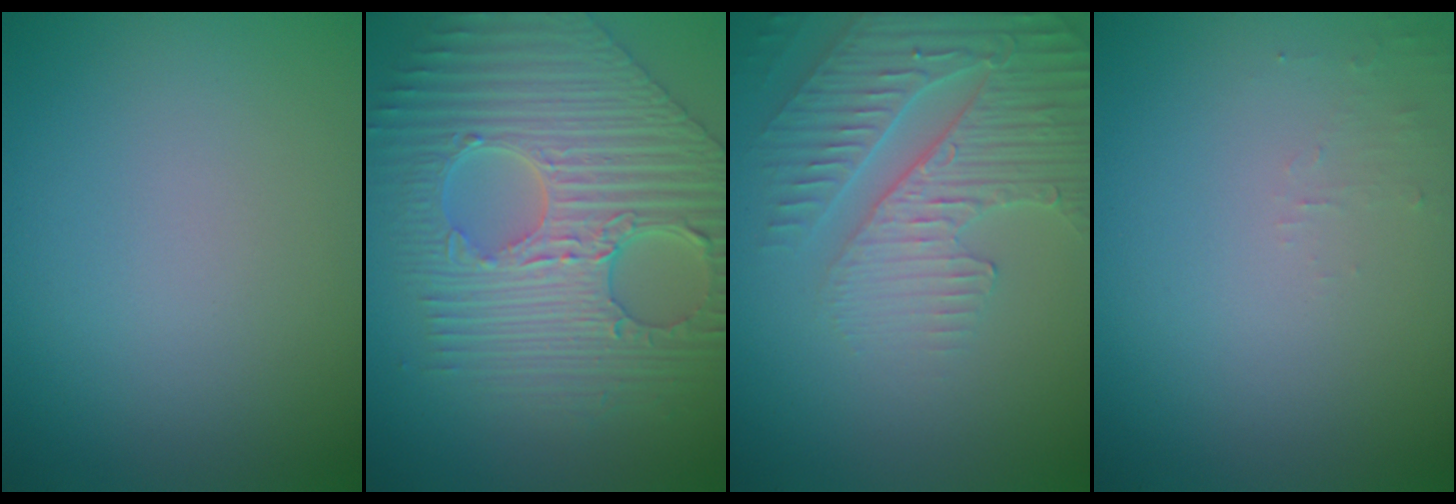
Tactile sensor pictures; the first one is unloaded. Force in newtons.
{"total": 9.9, "press": 7.0, "slide": 7.0}
{"total": 4.5, "press": 4.3, "slide": 1.2}
{"total": 0.9, "press": 0.9, "slide": 0.1}